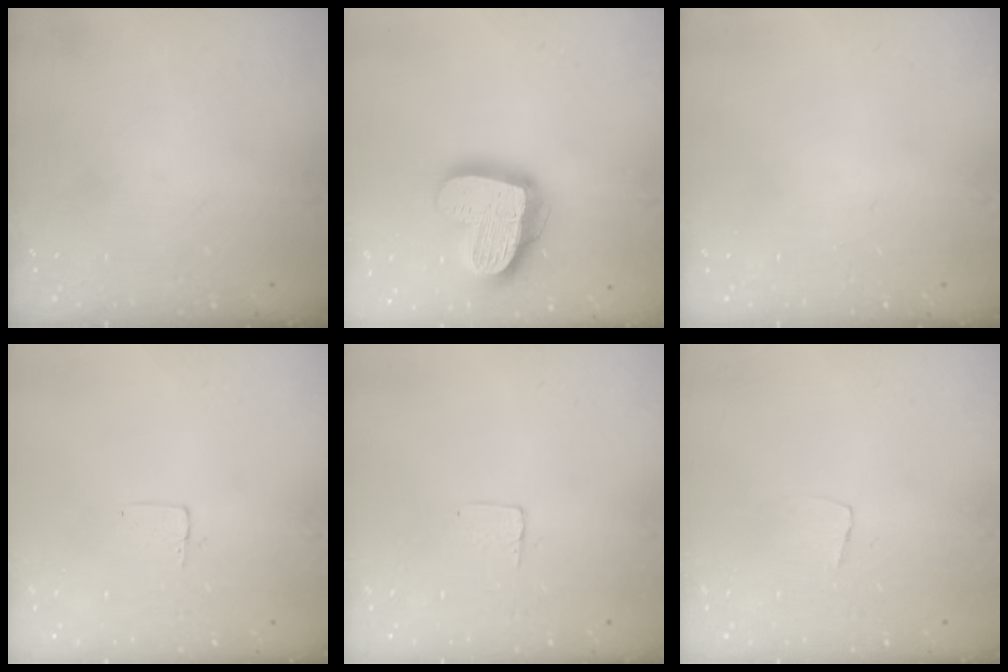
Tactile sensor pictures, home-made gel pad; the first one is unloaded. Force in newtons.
{"total": 20.5, "press": 20.4, "slide": 1.8}
{"total": 0.0}
{"total": 3.5, "press": 3.5, "slide": 0.2}
{"total": 3.7, "press": 3.6, "slide": 0.3}
{"total": 3.3, "press": 3.3, "slide": 0.2}